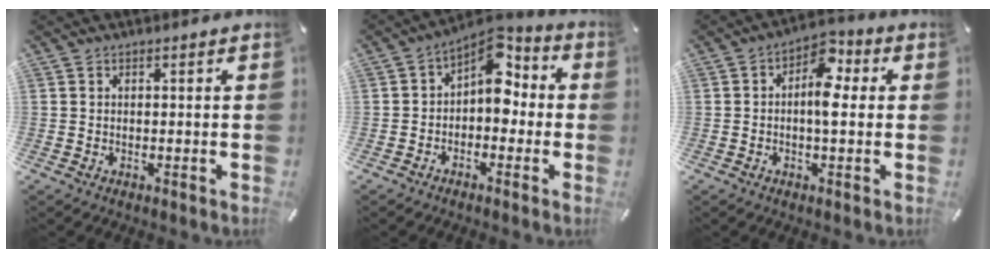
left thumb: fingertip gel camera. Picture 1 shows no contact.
{"total": 8.5, "force": [2.0, 5.7, 6.0], "torque": [-0.087, -0.019, 0.031]}
{"total": 8.3, "force": [1.2, 4.4, 7.0], "torque": [-0.093, -0.005, 0.014]}